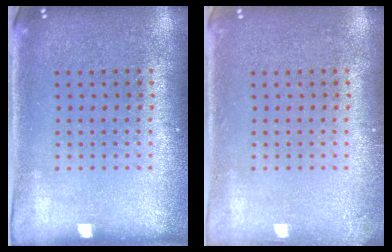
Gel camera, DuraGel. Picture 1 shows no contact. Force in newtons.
{"total": 0.9, "press": 0.9, "slide": 0.2}